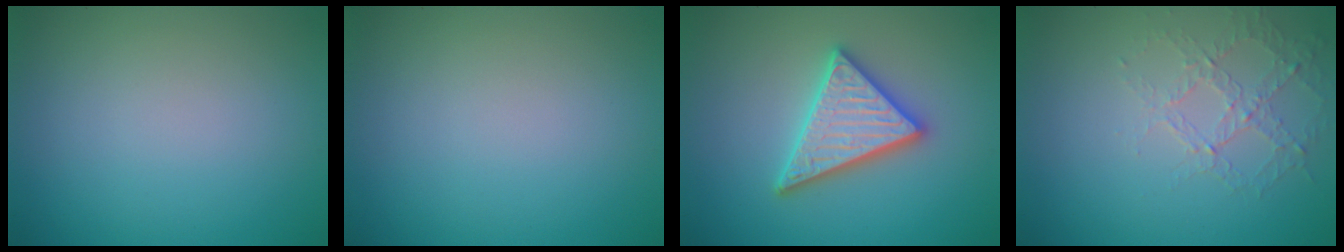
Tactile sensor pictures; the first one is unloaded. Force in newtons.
{"total": 0.0}
{"total": 4.9, "press": 4.8, "slide": 0.6}
{"total": 1.6, "press": 1.1, "slide": 1.2}